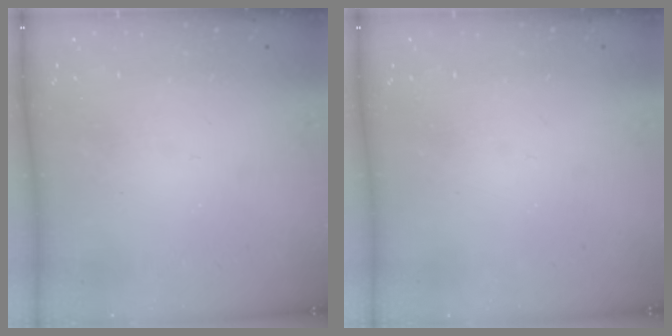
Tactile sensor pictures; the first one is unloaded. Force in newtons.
{"total": 0.0}